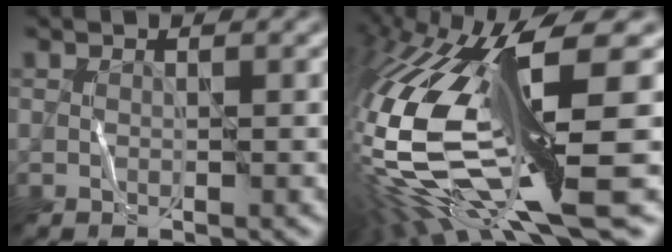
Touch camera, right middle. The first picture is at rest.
{"total": 16.8, "force": [-2.9, 4.4, 16.0], "torque": [-0.336, -0.018, -0.027]}